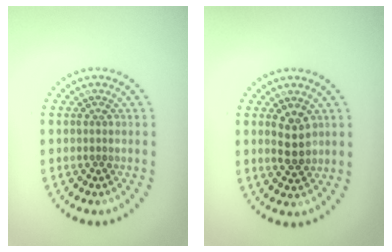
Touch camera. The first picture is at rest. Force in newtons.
{"total": 2.6, "press": 2.5, "slide": 0.5}